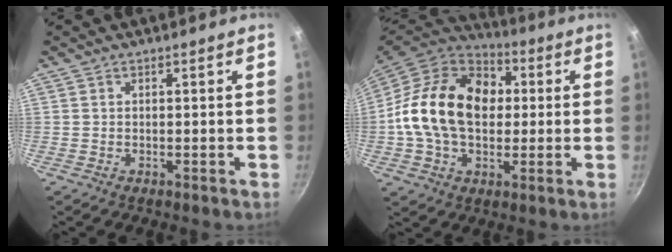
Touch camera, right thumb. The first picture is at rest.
{"total": 21.3, "force": [1.7, 15.2, 14.8], "torque": [-0.227, 0.029, 0.016]}